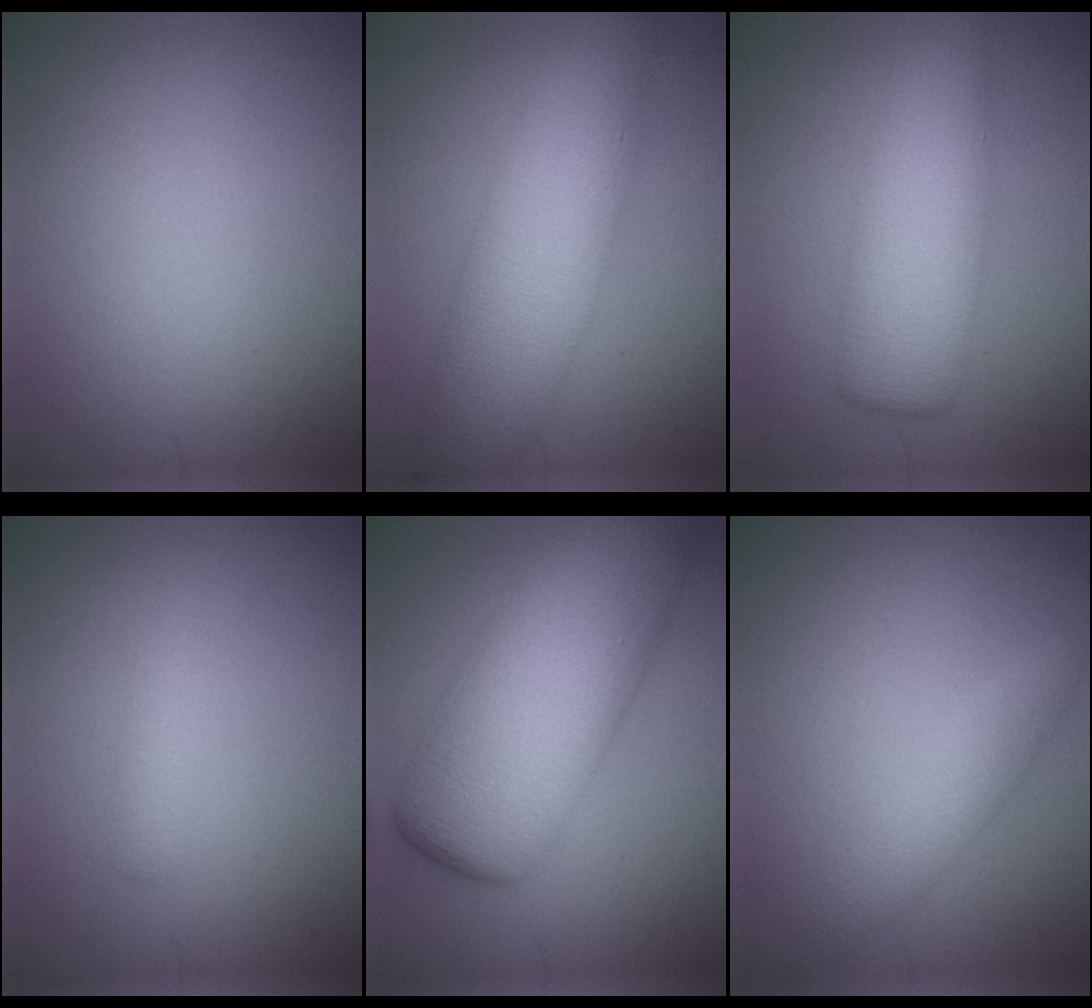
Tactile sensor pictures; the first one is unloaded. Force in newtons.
{"total": 8.7, "press": 8.6, "slide": 0.3}
{"total": 7.0, "press": 7.0, "slide": 0.2}
{"total": 1.7, "press": 1.7, "slide": 0.1}
{"total": 13.2, "press": 13.2, "slide": 0.4}
{"total": 2.8, "press": 2.8, "slide": 0.1}